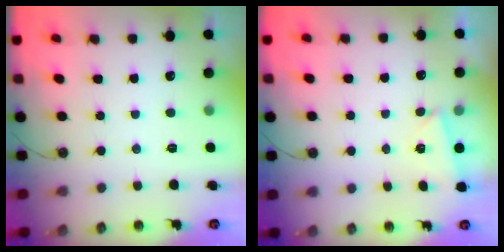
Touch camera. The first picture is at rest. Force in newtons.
{"total": 2.9, "press": 0.8, "slide": 2.7}